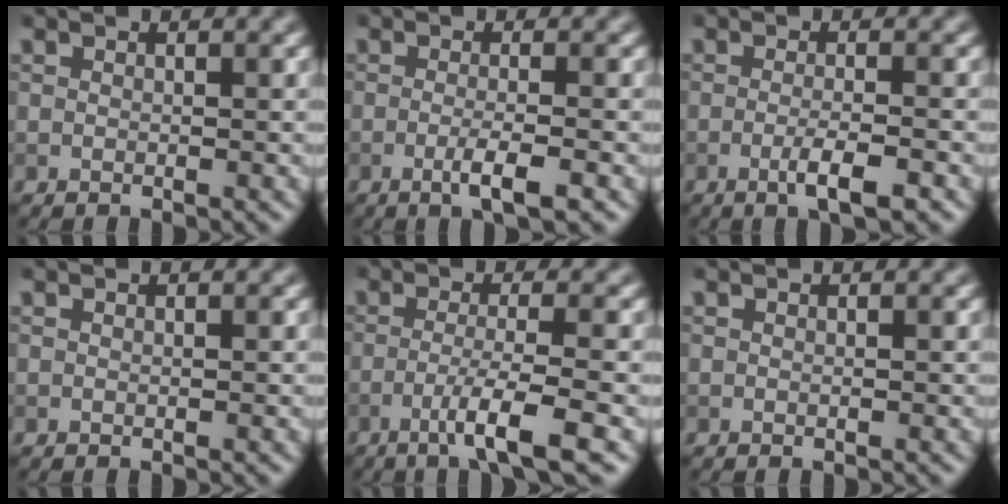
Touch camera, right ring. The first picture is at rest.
{"total": 2.9, "force": [-1.2, 0.5, 2.6], "torque": [-0.042, -0.002, -0.028]}
{"total": 3.1, "force": [-1.5, 0.5, 2.6], "torque": [-0.044, -0.001, -0.031]}
{"total": 0.0}
{"total": 4.8, "force": [-2.3, 0.4, 4.2], "torque": [-0.070, 0.002, -0.052]}
{"total": 0.0}